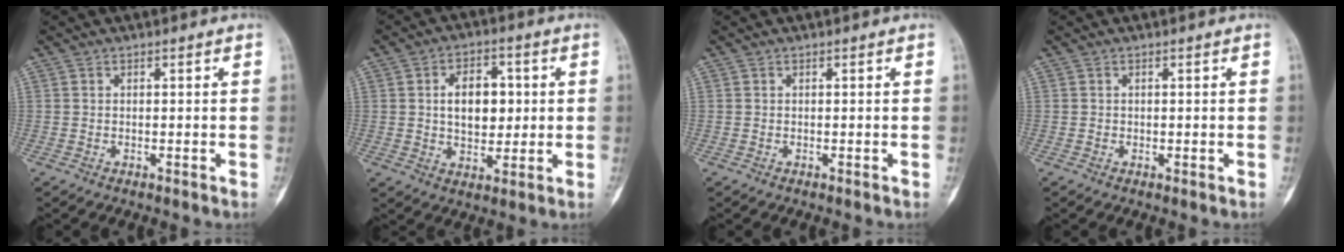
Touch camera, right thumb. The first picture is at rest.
{"total": 9.7, "force": [1.2, 6.3, 7.3], "torque": [-0.081, -0.002, 0.022]}
{"total": 0.0}
{"total": 0.0}